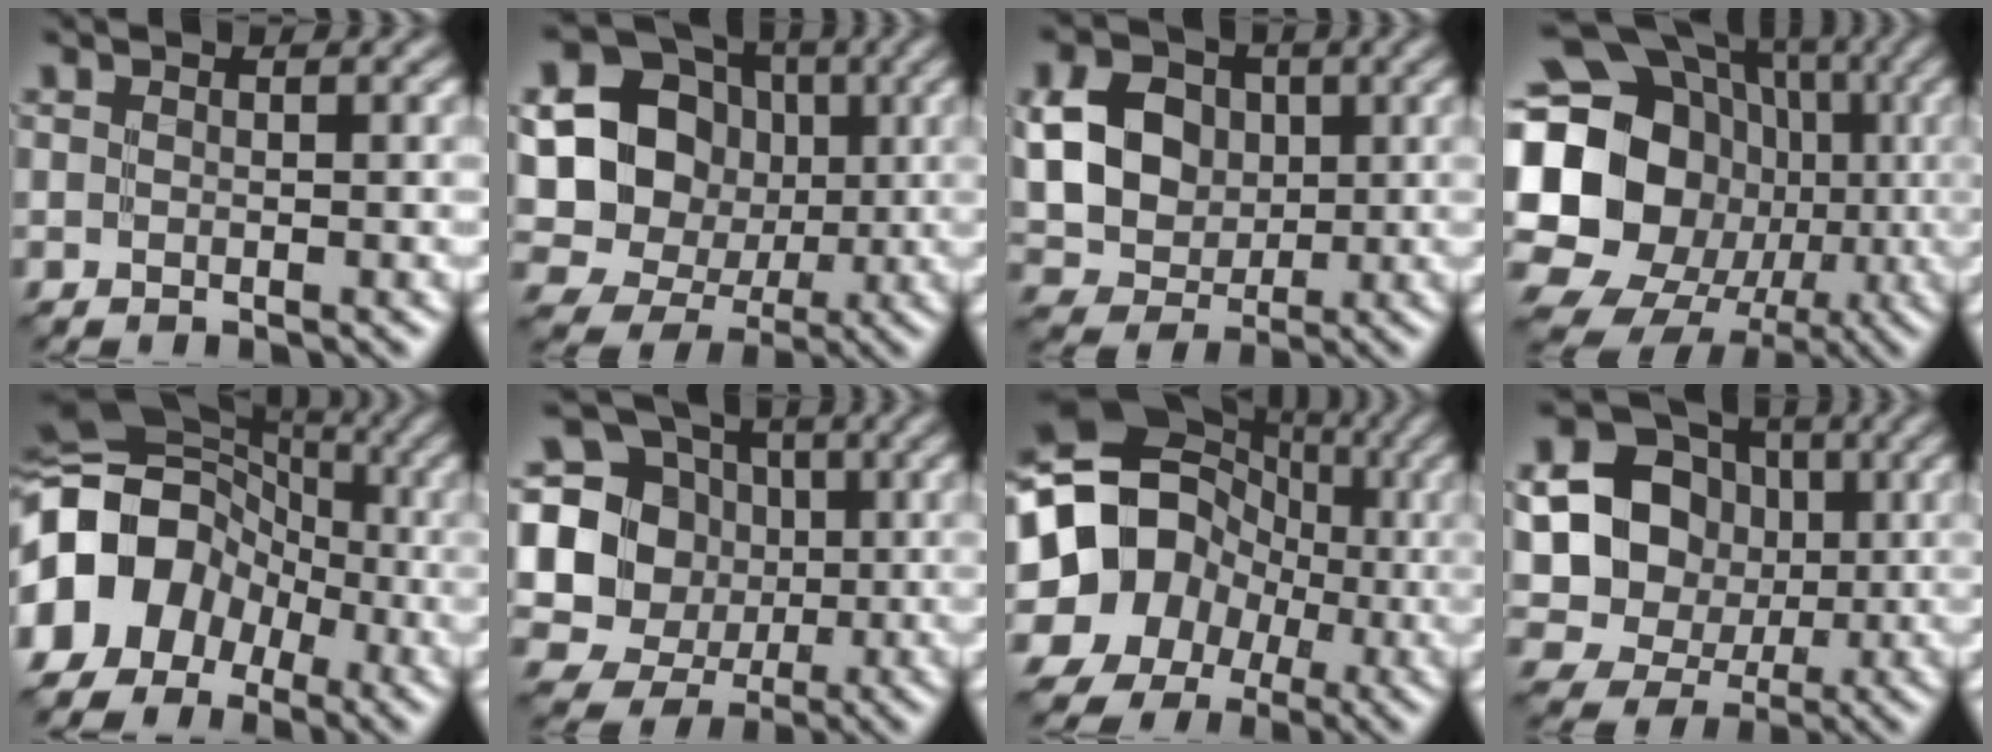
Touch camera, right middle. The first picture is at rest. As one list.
[{"total": 16.8, "force": [1.0, 15.4, 6.6], "torque": [-0.147, 0.017, -0.008]}, {"total": 7.2, "force": [0.8, 5.9, 4.1], "torque": [-0.087, 0.006, 0.009]}, {"total": 22.3, "force": [-1.2, 19.7, 10.3], "torque": [-0.190, 0.021, -0.066]}, {"total": 12.4, "force": [-2.9, 10.1, 6.5], "torque": [-0.123, 0.006, -0.078]}, {"total": 11.6, "force": [0.3, 11.0, 3.9], "torque": [-0.122, 0.030, -0.014]}, {"total": 15.6, "force": [-1.7, 14.1, 6.6], "torque": [-0.136, 0.007, -0.068]}, {"total": 15.1, "force": [1.2, 13.8, 5.9], "torque": [-0.145, 0.020, -0.005]}]